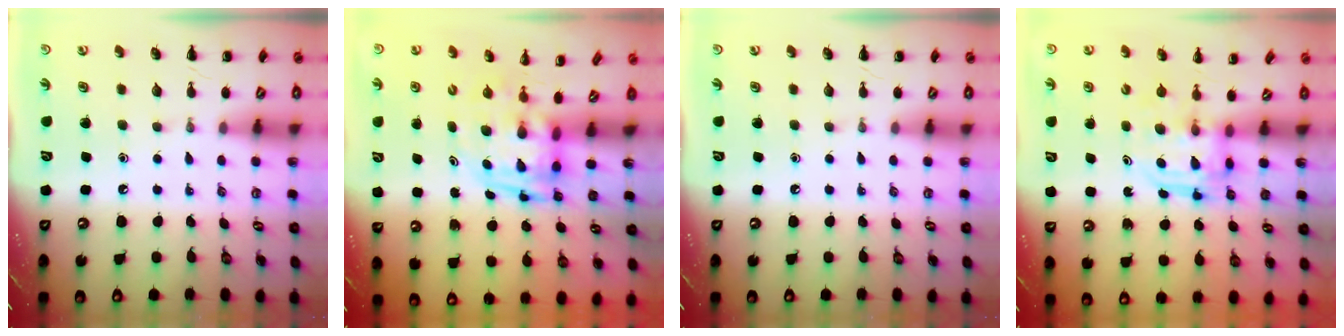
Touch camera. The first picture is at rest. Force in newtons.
{"total": 3.3, "press": 3.3, "slide": 0.7}
{"total": 0.0}
{"total": 3.1, "press": 3.1, "slide": 0.2}